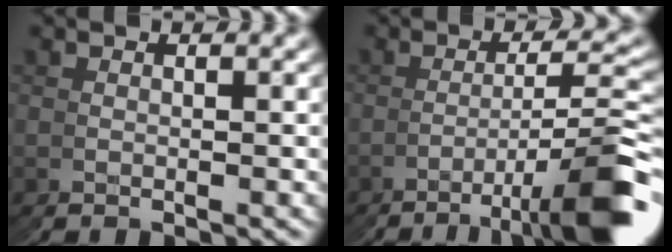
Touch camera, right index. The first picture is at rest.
{"total": 6.9, "force": [-4.1, -1.2, 5.4], "torque": [-0.066, 0.016, -0.069]}